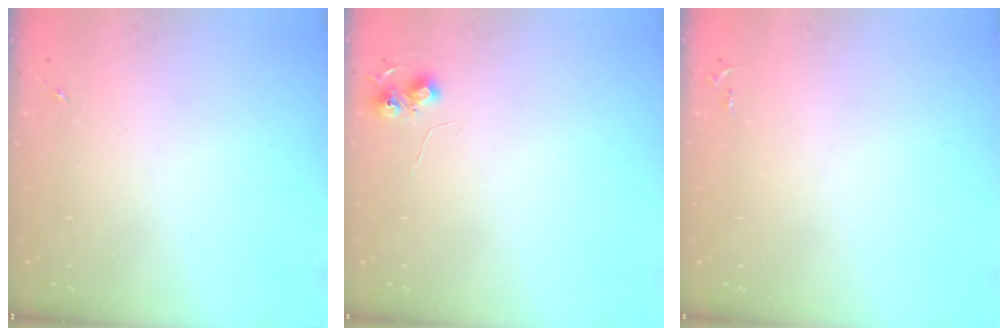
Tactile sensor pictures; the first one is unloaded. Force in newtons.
{"total": 5.6, "press": 5.6, "slide": 0.8}
{"total": 2.6, "press": 2.6, "slide": 0.3}